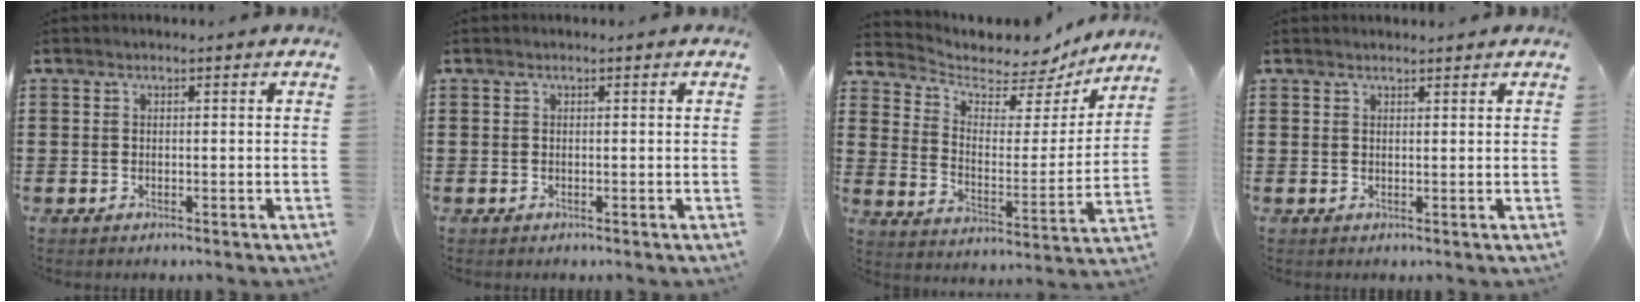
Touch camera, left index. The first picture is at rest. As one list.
[{"total": 0.0}, {"total": 5.2, "force": [4.6, 2.2, 1.1], "torque": [-0.045, -0.038, 0.075]}, {"total": 0.9, "force": [0.9, 0.1, 0.2], "torque": [-0.005, -0.001, 0.018]}]